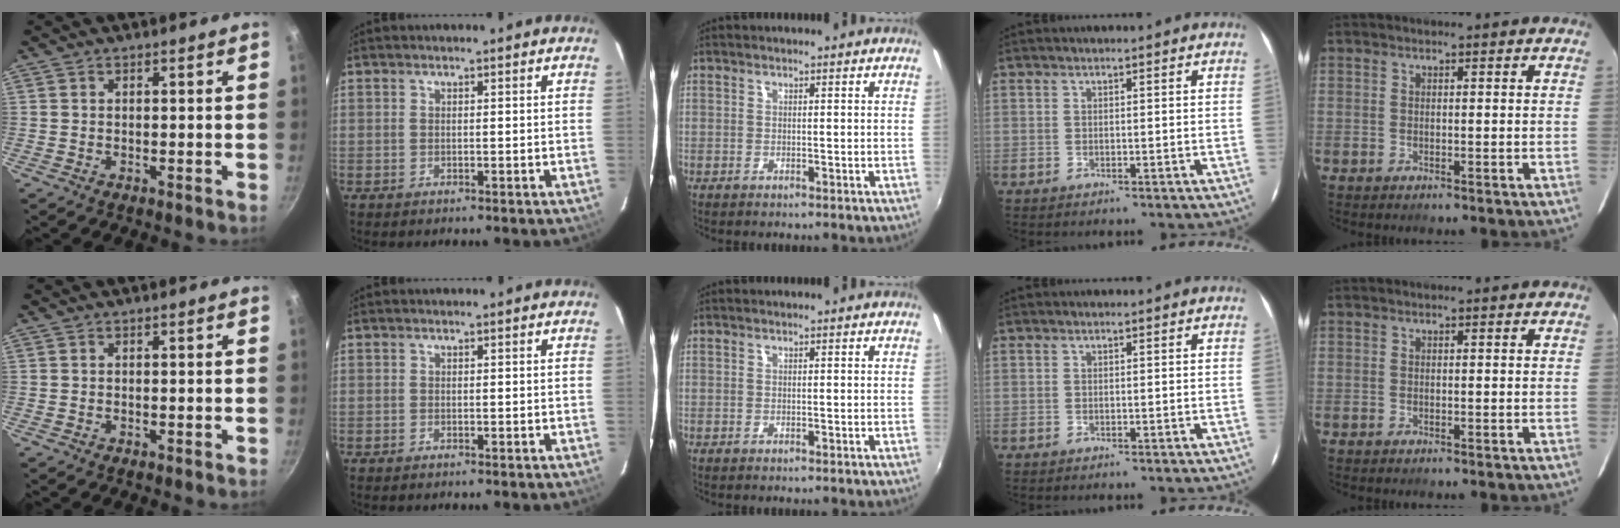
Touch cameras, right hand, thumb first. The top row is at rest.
{}